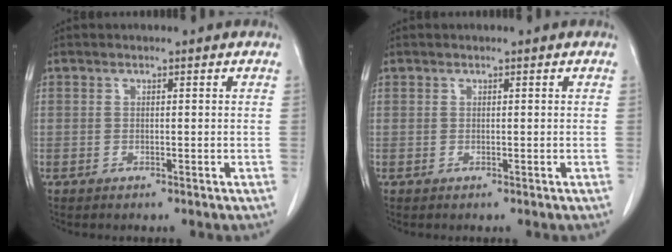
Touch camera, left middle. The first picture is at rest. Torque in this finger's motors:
{"motor_torque": [1.00, -1.00, 0.30, 0.10]}